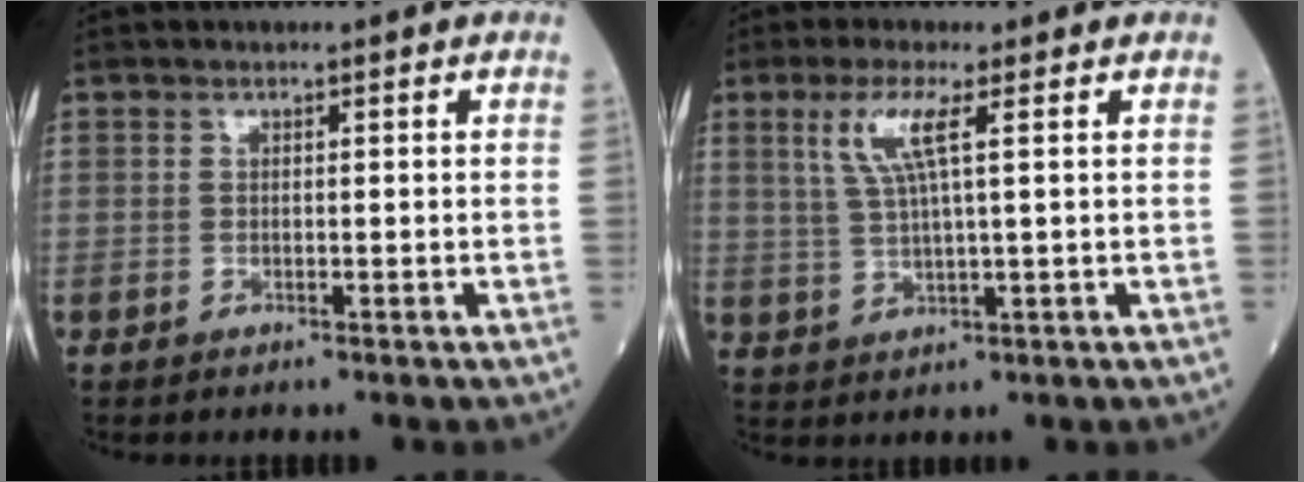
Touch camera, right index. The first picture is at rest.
{"total": 5.4, "force": [2.2, 0.3, 4.9], "torque": [-0.106, 0.004, 0.046]}